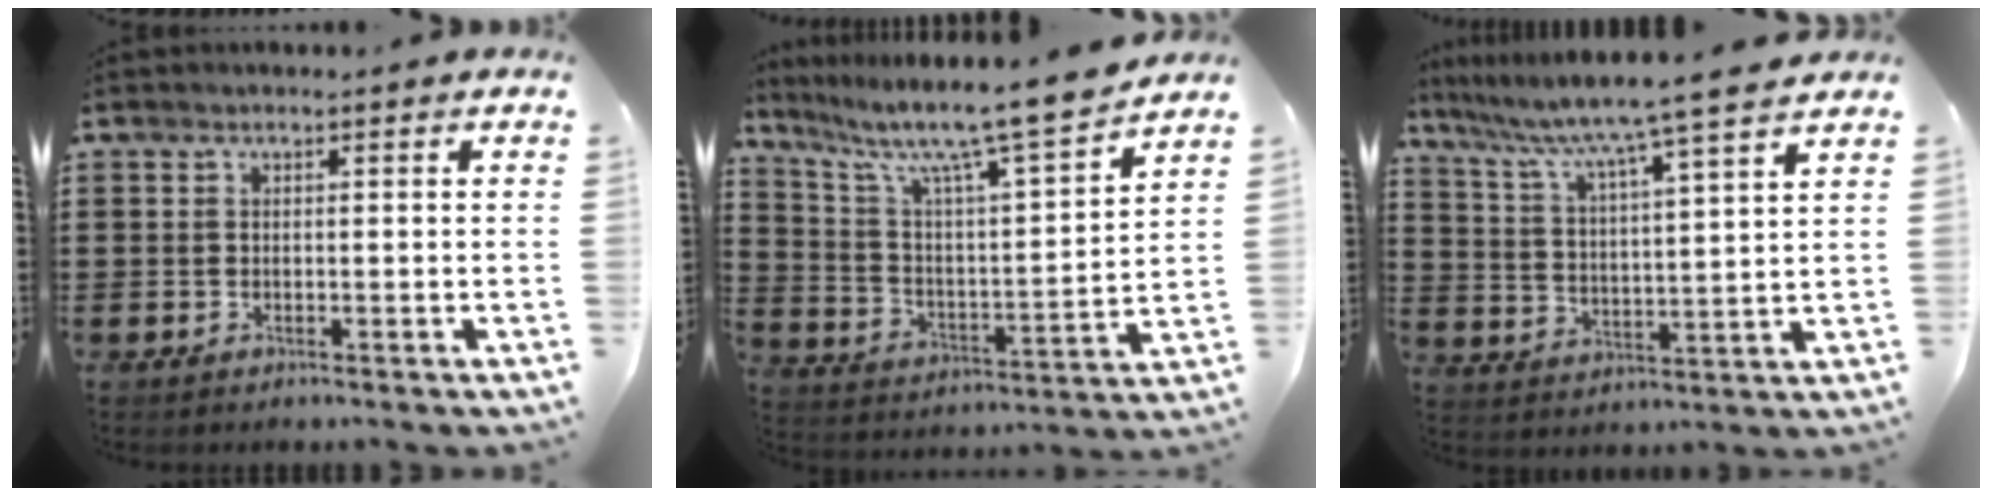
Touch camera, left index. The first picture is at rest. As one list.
[{"total": 11.0, "force": [9.2, 0.5, 5.9], "torque": [-0.135, -0.070, 0.145]}, {"total": 6.9, "force": [6.0, -1.0, 3.3], "torque": [-0.089, -0.047, 0.092]}]